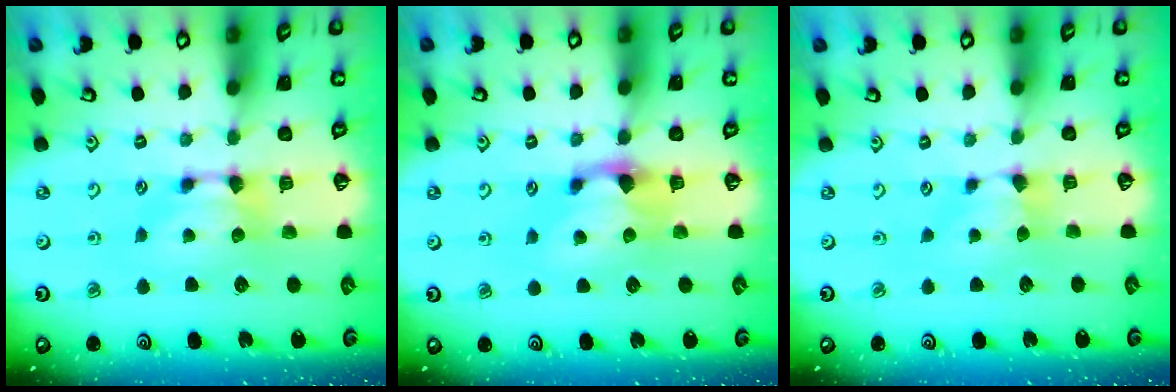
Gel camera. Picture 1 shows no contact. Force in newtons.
{"total": 1.1, "press": 0.6, "slide": 0.9}
{"total": 0.6, "press": 0.2, "slide": 0.5}